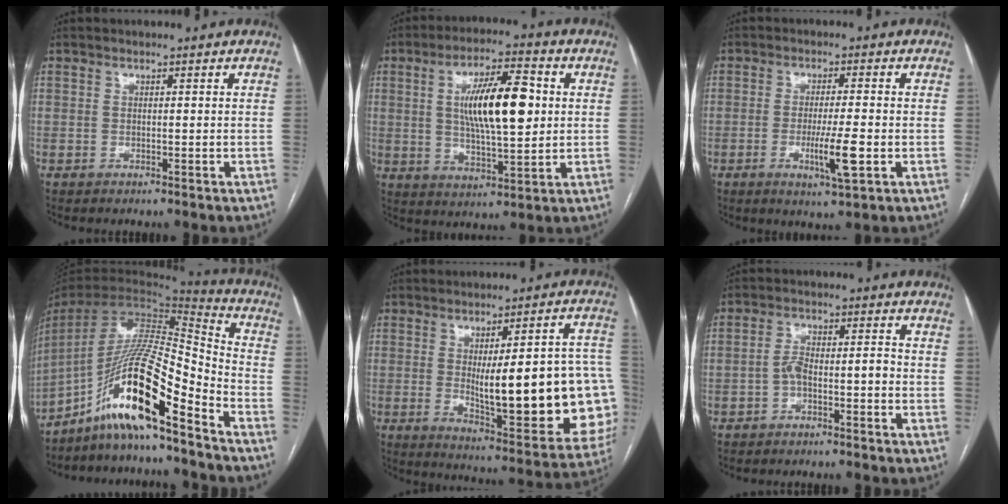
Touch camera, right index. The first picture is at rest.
{"total": 13.3, "force": [2.2, 3.2, 12.7], "torque": [-0.223, 0.011, 0.037]}
{"total": 6.4, "force": [-1.8, 0.2, 6.2], "torque": [-0.110, -0.013, -0.029]}
{"total": 17.5, "force": [-11.5, 1.5, 13.2], "torque": [-0.255, 0.008, -0.208]}
{"total": 24.5, "force": [-2.0, 5.4, 23.8], "torque": [-0.228, 0.011, -0.005]}
{"total": 4.3, "force": [-1.7, 1.3, 3.7], "torque": [-0.068, 0.023, -0.028]}